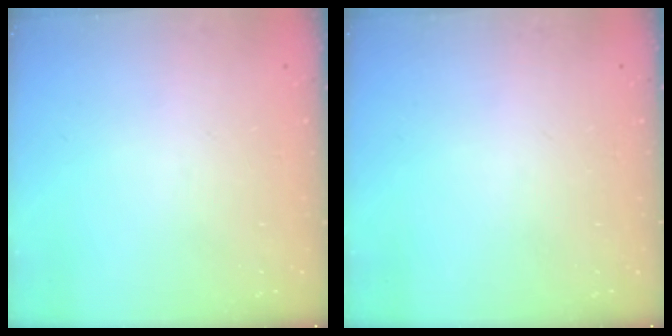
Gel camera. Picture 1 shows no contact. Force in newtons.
{"total": 0.0}